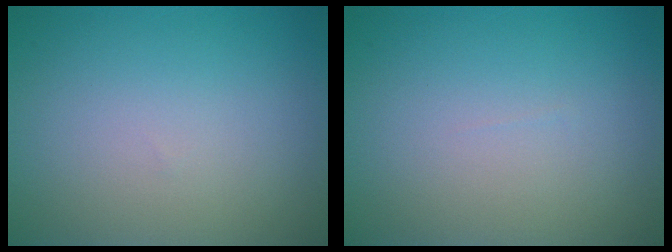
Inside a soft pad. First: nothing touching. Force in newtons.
{"total": 0.0}